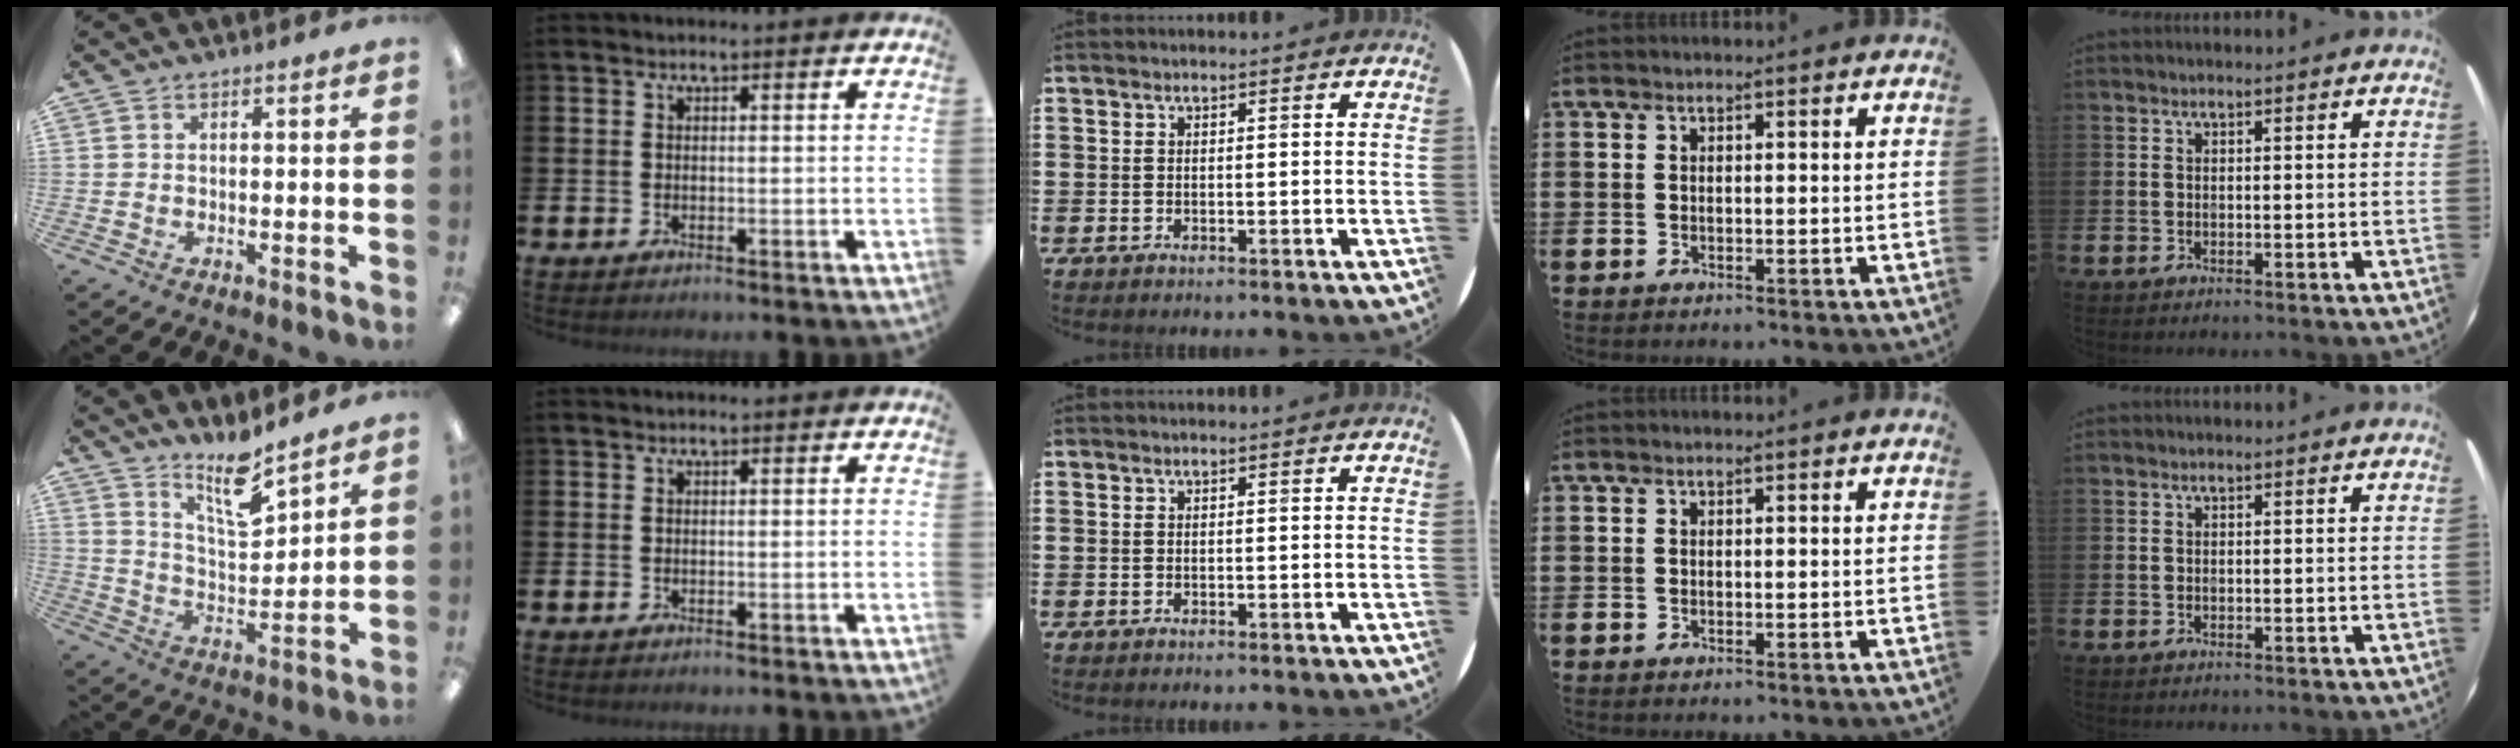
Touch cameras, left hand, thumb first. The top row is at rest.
{"thumb": {"total": 11.8, "force": [9.5, 3.1, 6.3], "torque": [-0.099, -0.064, 0.164]}}